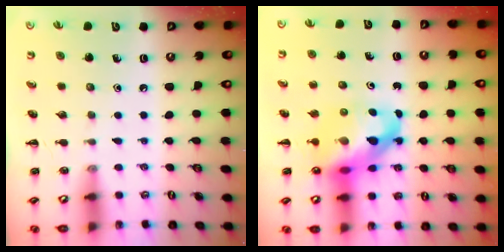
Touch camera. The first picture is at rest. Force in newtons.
{"total": 15.9, "press": 15.3, "slide": 4.2}